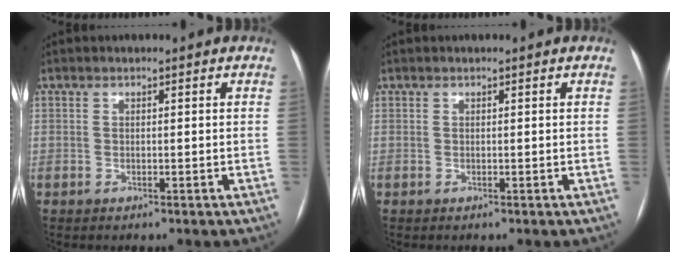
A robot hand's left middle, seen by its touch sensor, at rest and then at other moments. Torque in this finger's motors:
{"motor_torque": [0.02, 0.04, -0.03, 0.00]}